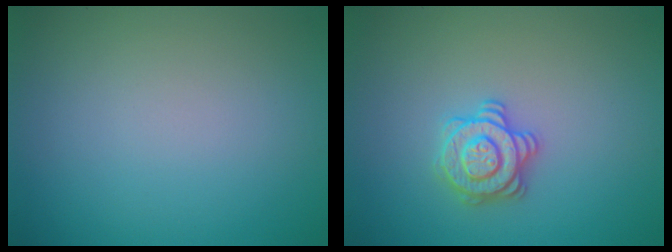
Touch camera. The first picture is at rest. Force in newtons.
{"total": 2.8, "press": 2.7, "slide": 0.5}